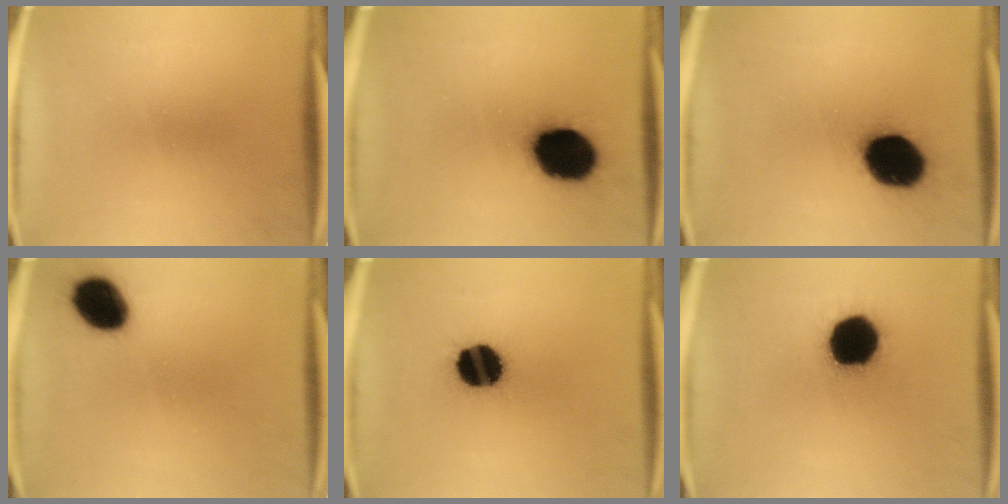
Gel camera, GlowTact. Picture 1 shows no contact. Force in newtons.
{"total": 18.1}
{"total": 18.0}
{"total": 11.0}
{"total": 14.7}
{"total": 18.5}